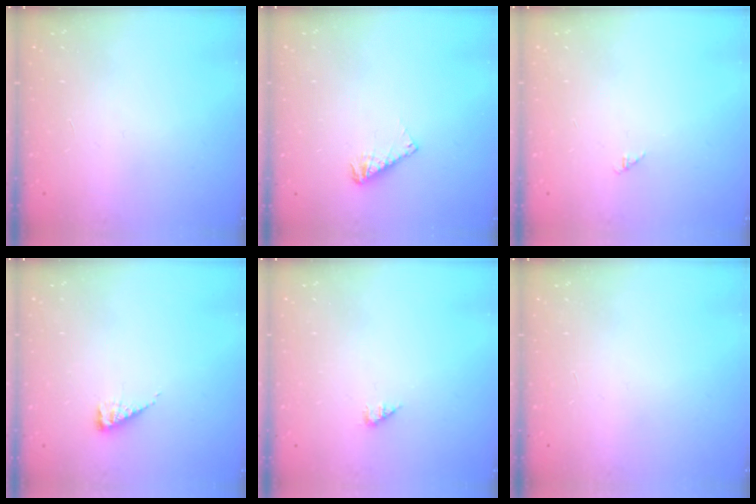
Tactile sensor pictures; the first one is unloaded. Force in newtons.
{"total": 4.7, "press": 4.6, "slide": 0.3}
{"total": 1.3, "press": 1.2, "slide": 0.3}
{"total": 5.2, "press": 5.1, "slide": 0.6}
{"total": 1.3, "press": 1.3, "slide": 0.2}
{"total": 0.0}